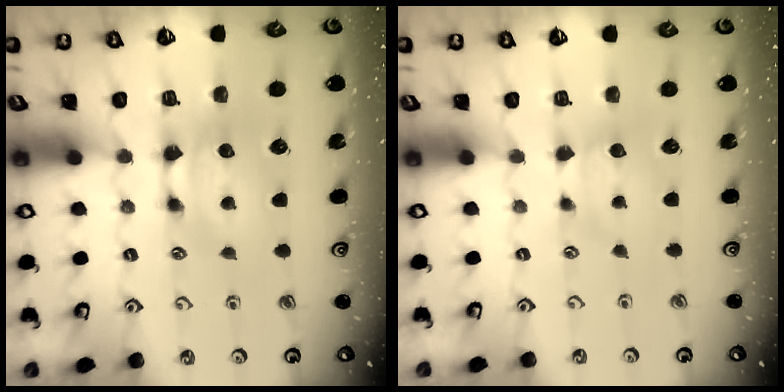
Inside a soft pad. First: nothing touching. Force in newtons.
{"total": 1.4, "press": 1.3, "slide": 0.5}